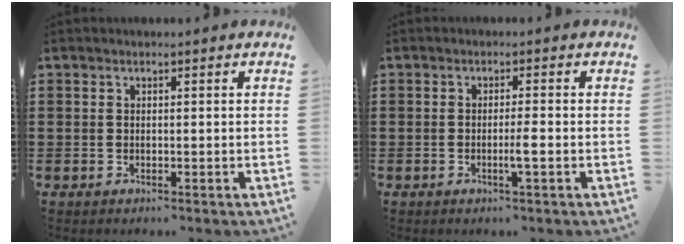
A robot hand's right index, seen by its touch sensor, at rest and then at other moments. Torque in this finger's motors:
{"motor_torque": [0.06, 0.09, 0.04, 0.03]}